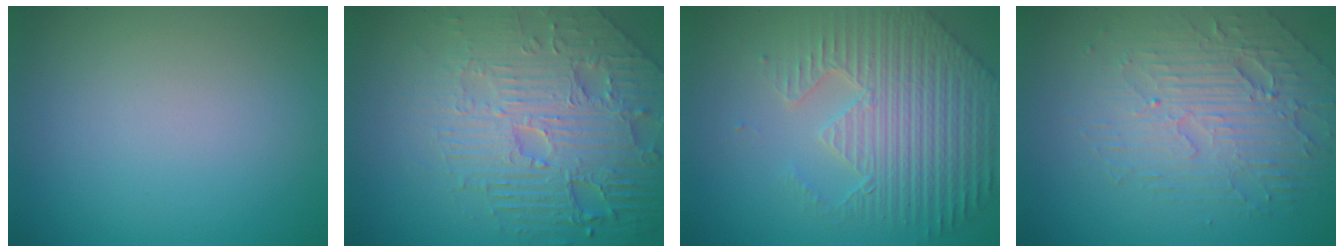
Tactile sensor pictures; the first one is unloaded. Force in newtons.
{"total": 7.4, "press": 6.0, "slide": 4.4}
{"total": 7.0, "press": 5.4, "slide": 4.4}
{"total": 4.5, "press": 3.9, "slide": 2.3}